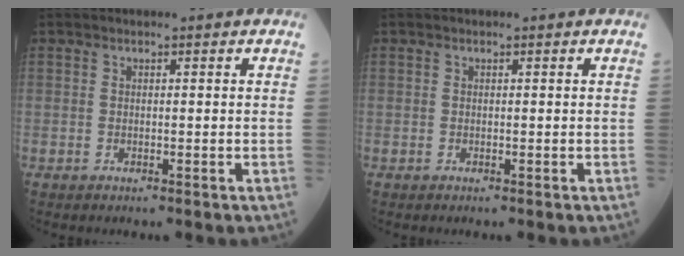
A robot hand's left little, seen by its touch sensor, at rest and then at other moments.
{"total": 0.0}